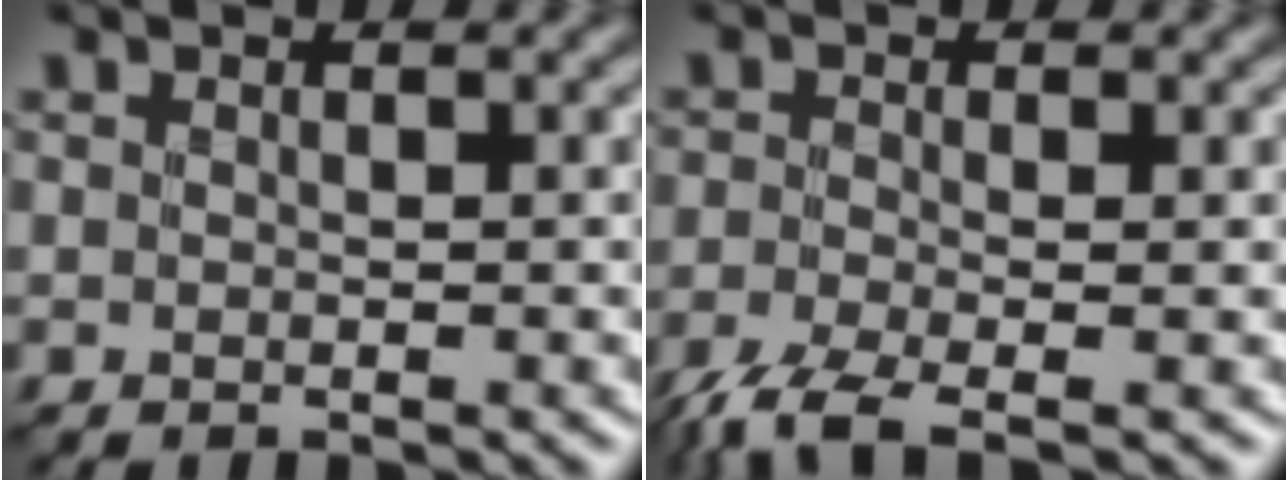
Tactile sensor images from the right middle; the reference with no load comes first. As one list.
[{"total": 4.0, "force": [-2.8, 0.9, 2.7], "torque": [-0.058, -0.011, -0.066]}]